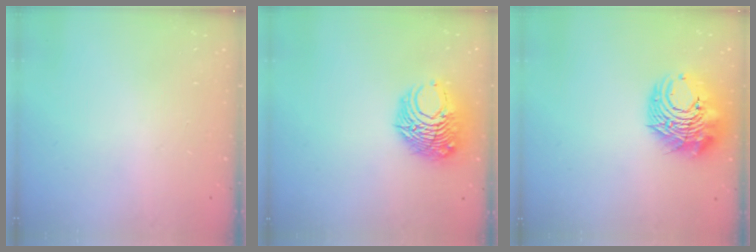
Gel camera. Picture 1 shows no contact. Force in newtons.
{"total": 10.1, "press": 10.0, "slide": 1.0}
{"total": 12.3, "press": 12.2, "slide": 1.3}